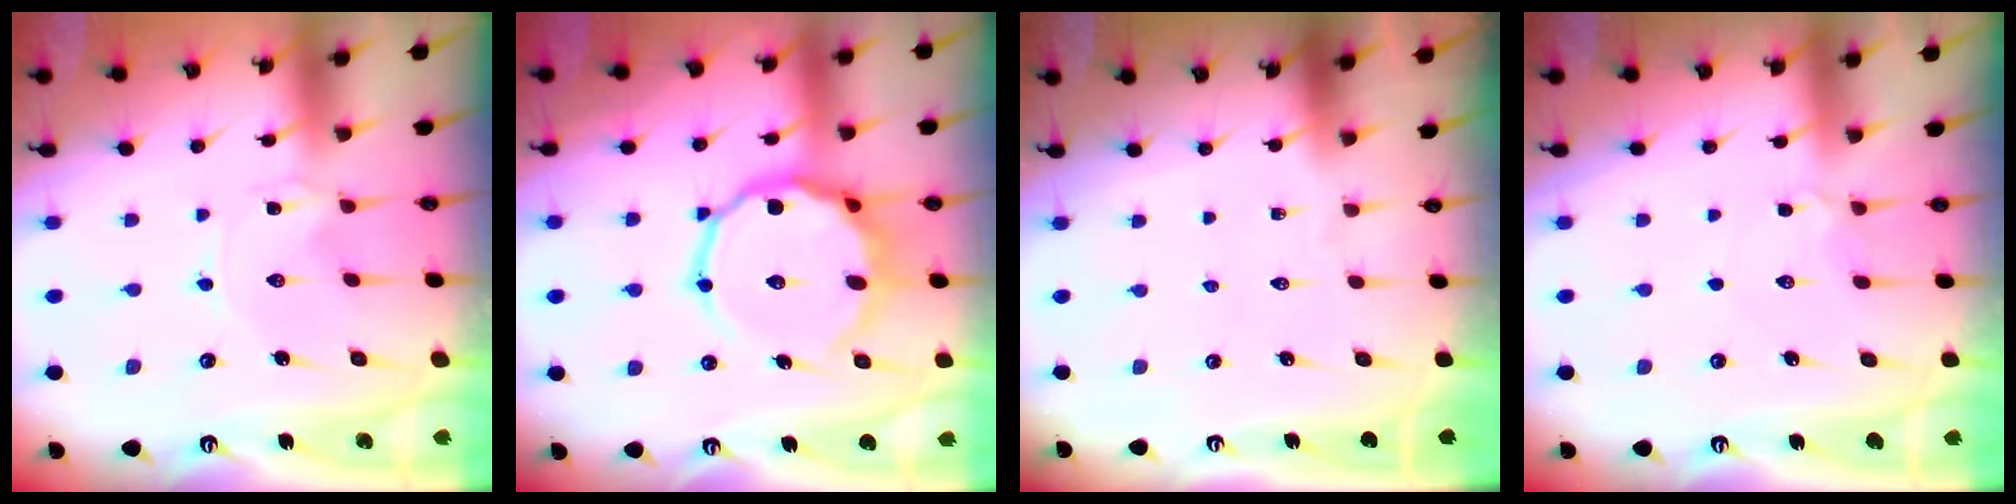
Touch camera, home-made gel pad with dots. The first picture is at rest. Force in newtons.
{"total": 13.8, "press": 13.6, "slide": 2.0}
{"total": 0.0}
{"total": 3.8, "press": 3.8, "slide": 0.5}